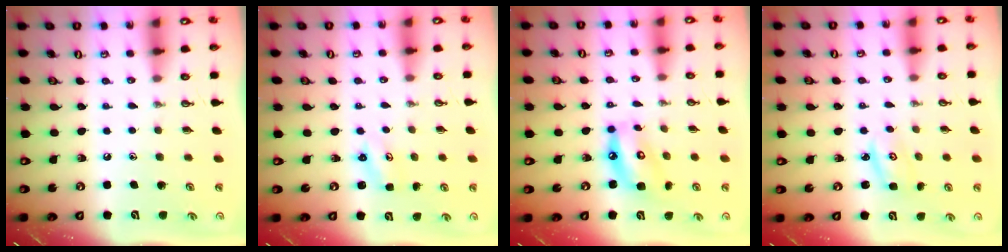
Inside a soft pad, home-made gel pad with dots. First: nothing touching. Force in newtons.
{"total": 2.3, "press": 2.3, "slide": 0.2}
{"total": 10.0, "press": 10.0, "slide": 0.7}
{"total": 2.4, "press": 2.4, "slide": 0.2}